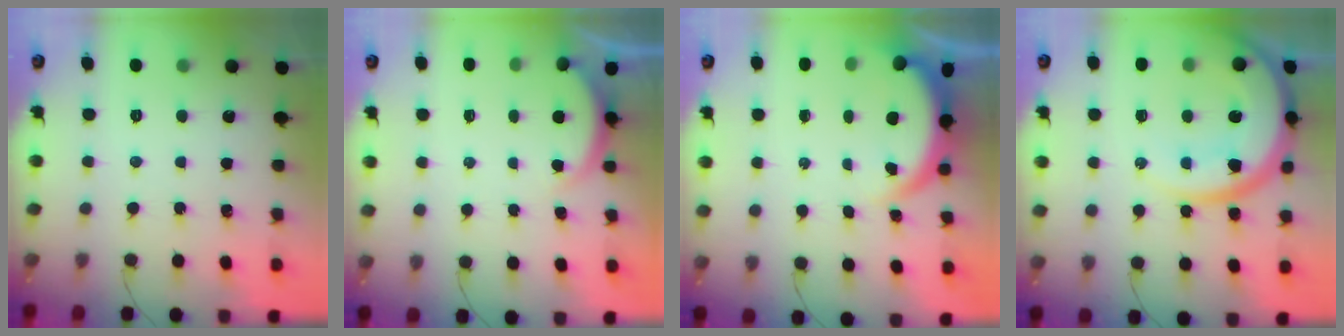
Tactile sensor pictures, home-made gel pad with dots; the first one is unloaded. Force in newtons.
{"total": 2.2, "press": 2.2, "slide": 0.6}
{"total": 3.8, "press": 3.8, "slide": 0.1}
{"total": 18.8, "press": 18.6, "slide": 2.2}